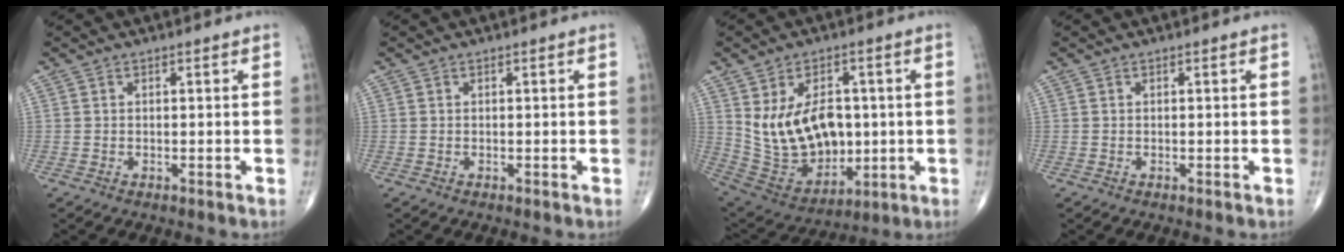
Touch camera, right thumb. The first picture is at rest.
{"total": 0.0}
{"total": 16.4, "force": [1.6, 11.2, 12.0], "torque": [-0.171, -0.007, 0.056]}
{"total": 0.0}